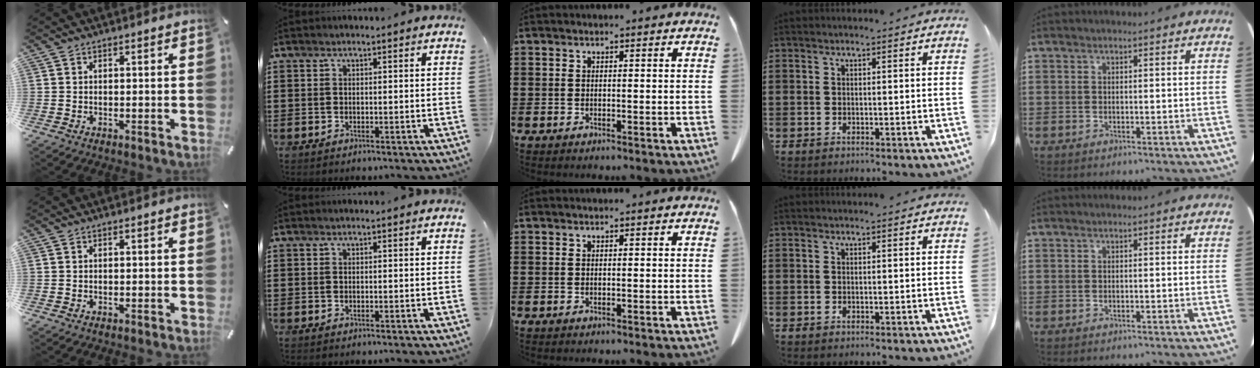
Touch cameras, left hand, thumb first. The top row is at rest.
{}